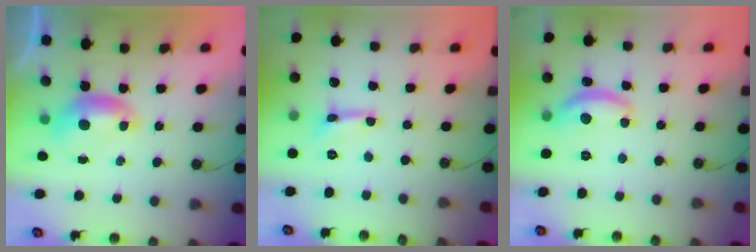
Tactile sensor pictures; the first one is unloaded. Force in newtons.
{"total": 1.6, "press": 1.5, "slide": 0.4}
{"total": 8.8, "press": 8.8, "slide": 0.7}